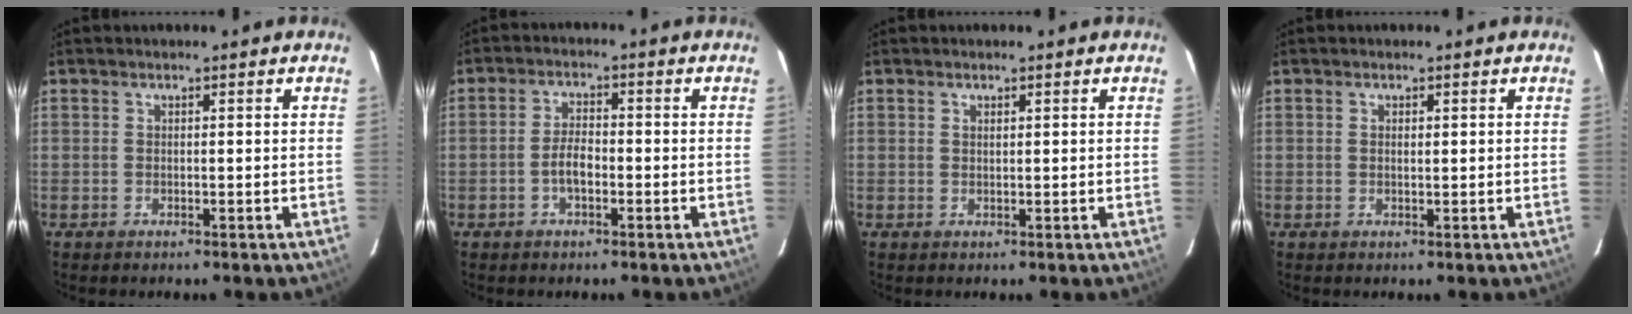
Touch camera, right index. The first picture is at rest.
{"total": 3.7, "force": [-1.4, 1.5, 3.1], "torque": [-0.065, 0.007, -0.026]}
{"total": 0.6, "force": [0.4, 0.3, 0.4], "torque": [-0.006, 0.002, 0.008]}
{"total": 0.8, "force": [0.3, 0.4, 0.7], "torque": [-0.012, 0.002, 0.005]}